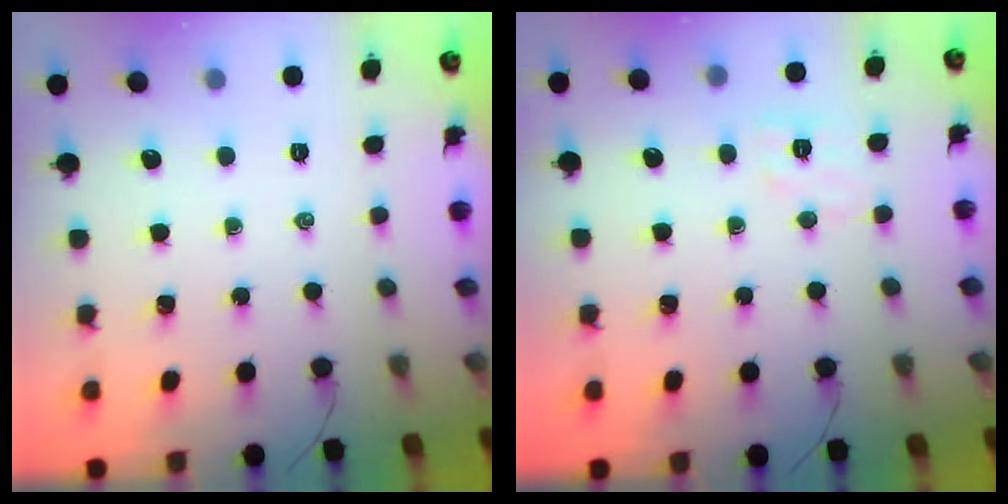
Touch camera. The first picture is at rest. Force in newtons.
{"total": 7.4, "press": 7.3, "slide": 1.2}